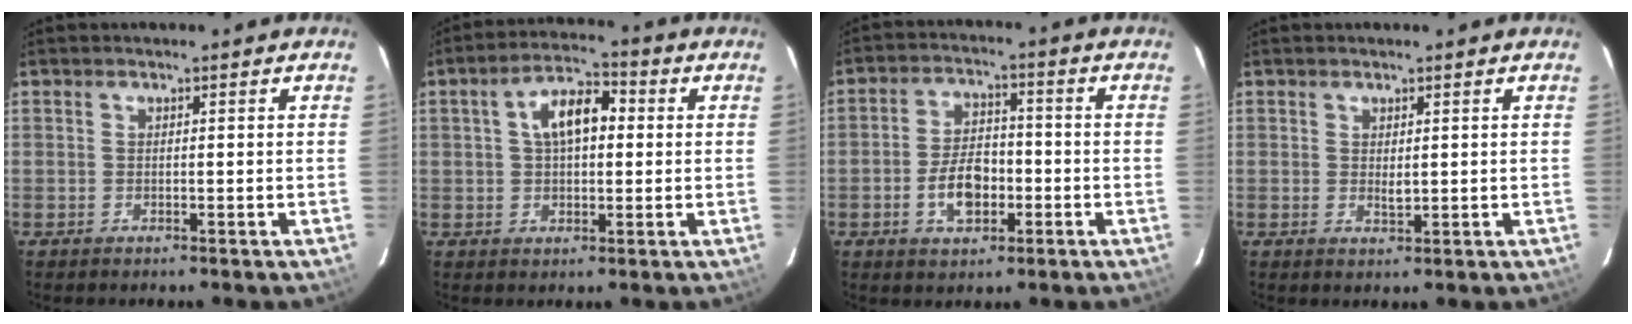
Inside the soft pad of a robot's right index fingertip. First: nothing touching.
{"total": 8.2, "force": [1.4, 4.3, 6.8], "torque": [-0.120, 0.028, 0.024]}
{"total": 8.2, "force": [-2.7, 4.8, 6.1], "torque": [-0.118, 0.016, -0.040]}
{"total": 1.4, "force": [0.4, 0.8, 1.2], "torque": [-0.019, -0.002, 0.008]}